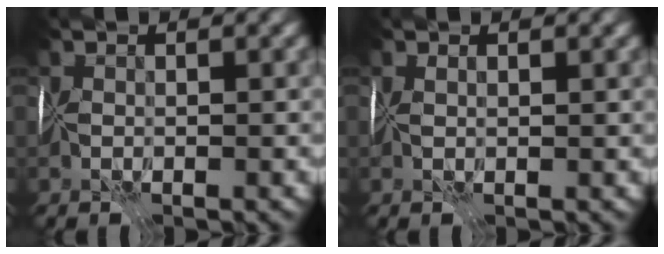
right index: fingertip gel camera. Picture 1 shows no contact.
{"total": 0.9, "force": [0.7, -0.4, -0.3], "torque": [0.009, 0.002, 0.019]}